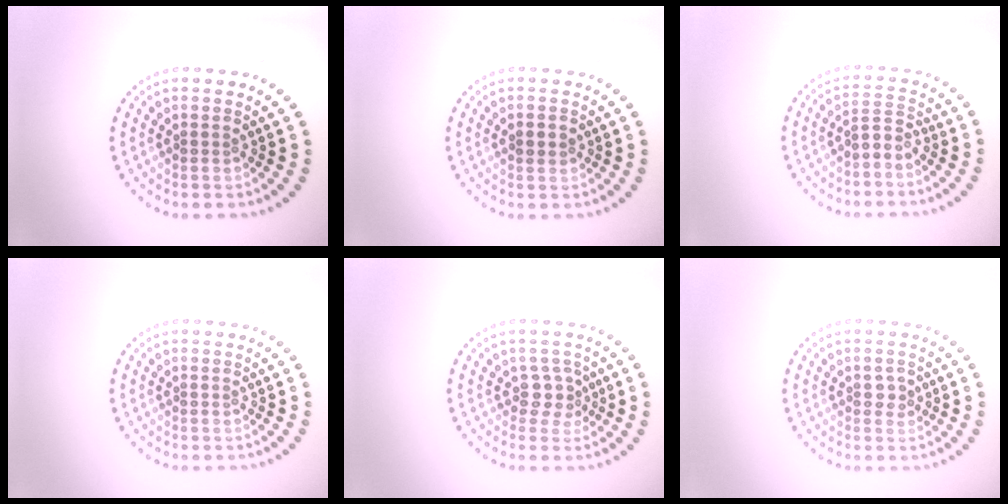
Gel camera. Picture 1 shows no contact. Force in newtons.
{"total": 1.7, "press": 1.7, "slide": 0.0}
{"total": 2.1, "press": 1.6, "slide": 1.3}
{"total": 0.0}
{"total": 1.9, "press": 1.4, "slide": 1.2}
{"total": 1.2, "press": 1.2, "slide": 0.2}